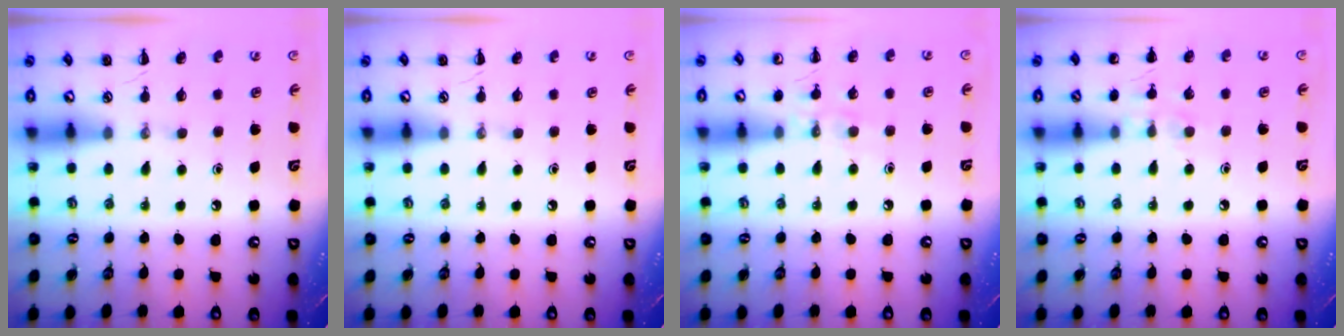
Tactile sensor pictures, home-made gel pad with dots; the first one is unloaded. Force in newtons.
{"total": 0.0}
{"total": 7.4, "press": 7.2, "slide": 1.7}
{"total": 6.9, "press": 6.5, "slide": 2.0}